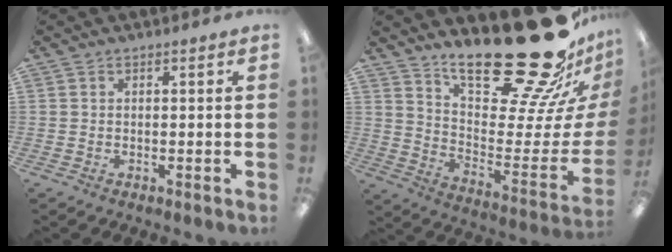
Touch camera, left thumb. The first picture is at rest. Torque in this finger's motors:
{"motor_torque": [2.34, 1.28, 1.45, -1.32, 0.10]}